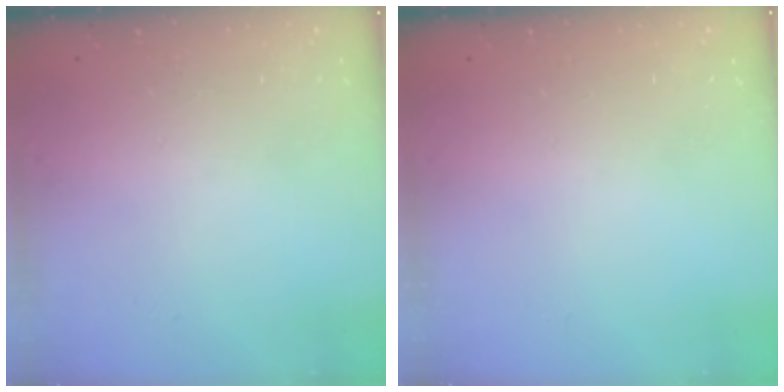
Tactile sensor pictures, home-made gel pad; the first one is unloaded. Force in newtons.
{"total": 0.0}